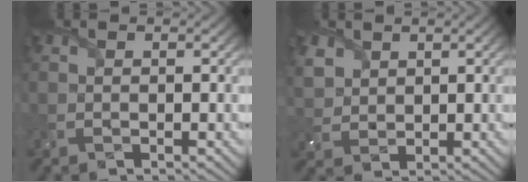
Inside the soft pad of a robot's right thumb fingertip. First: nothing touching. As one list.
[{"total": 3.6, "force": [2.2, 2.6, 1.2], "torque": [-0.047, -0.002, 0.050]}]